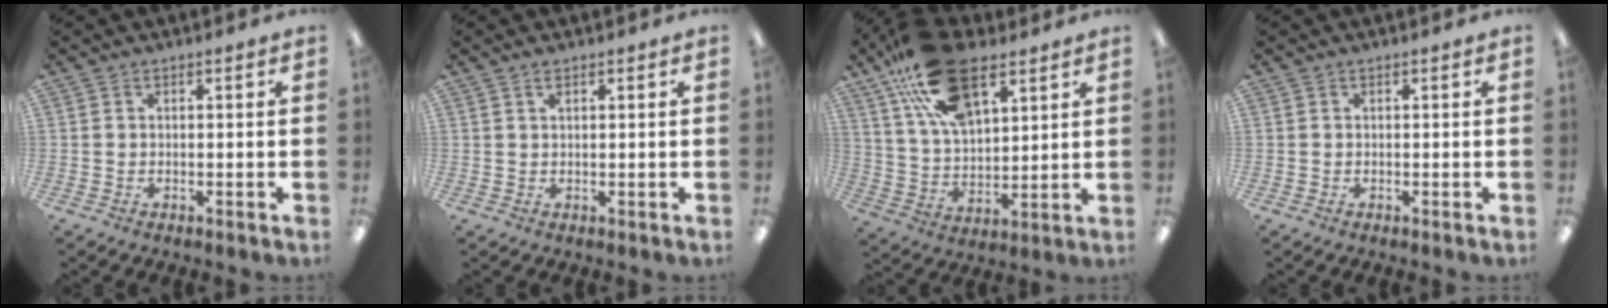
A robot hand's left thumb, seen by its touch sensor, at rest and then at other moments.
{"total": 1.1, "force": [0.6, 0.3, 0.8], "torque": [-0.019, 0.000, 0.011]}
{"total": 21.1, "force": [12.3, 10.7, 13.4], "torque": [-0.250, -0.044, 0.220]}
{"total": 0.0}